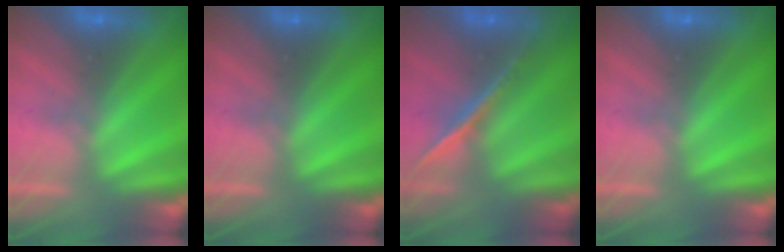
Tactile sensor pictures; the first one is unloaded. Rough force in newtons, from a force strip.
{"total": 0.0}
{"total": 1.9}
{"total": 0.0}